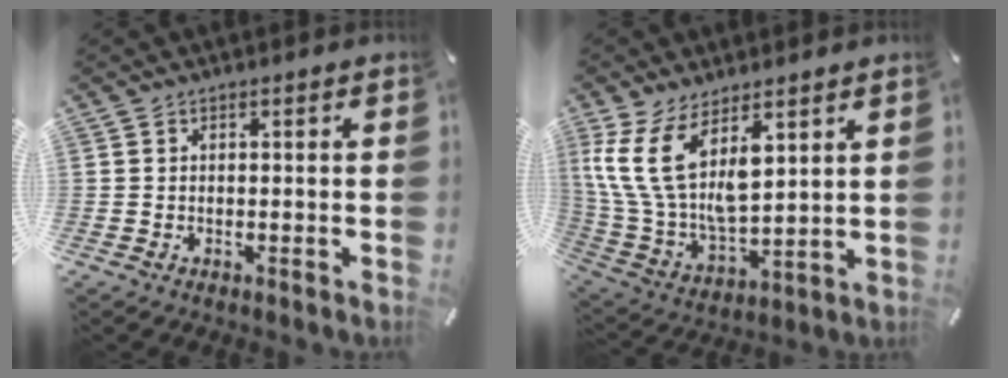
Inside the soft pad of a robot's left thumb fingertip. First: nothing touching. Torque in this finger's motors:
{"motor_torque": [2.59, 2.41, 2.22, -0.55, 0.38]}